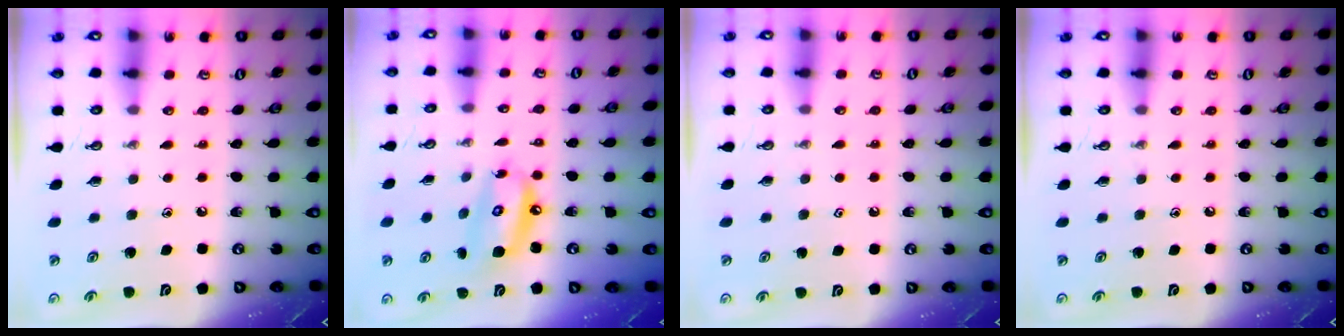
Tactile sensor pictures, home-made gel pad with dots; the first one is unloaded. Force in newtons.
{"total": 11.7, "press": 11.6, "slide": 1.3}
{"total": 0.8, "press": 0.2, "slide": 0.7}
{"total": 0.0}